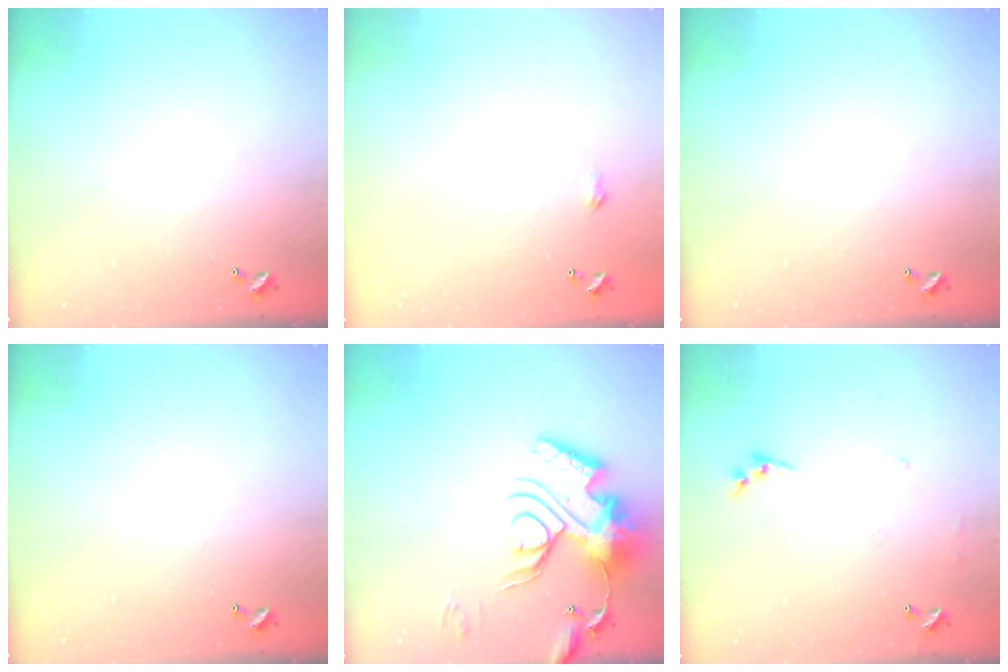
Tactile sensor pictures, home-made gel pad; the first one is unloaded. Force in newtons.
{"total": 1.8, "press": 1.8, "slide": 0.3}
{"total": 0.0}
{"total": 0.0}
{"total": 18.4, "press": 18.3, "slide": 1.8}
{"total": 6.5, "press": 6.5, "slide": 0.8}